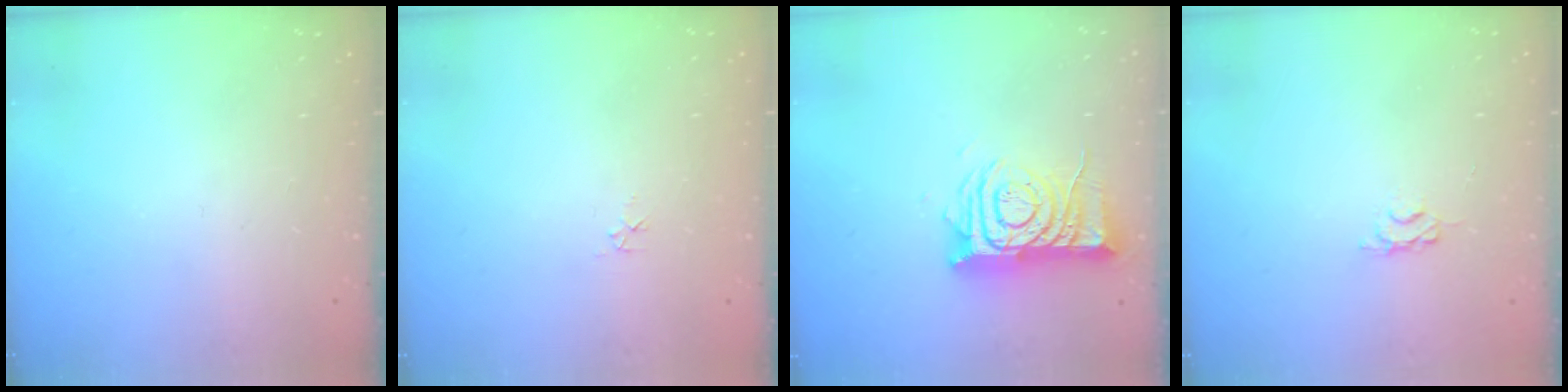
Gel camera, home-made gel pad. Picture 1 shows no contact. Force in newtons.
{"total": 3.6, "press": 3.6, "slide": 0.4}
{"total": 11.7, "press": 11.6, "slide": 1.0}
{"total": 3.1, "press": 3.0, "slide": 0.5}